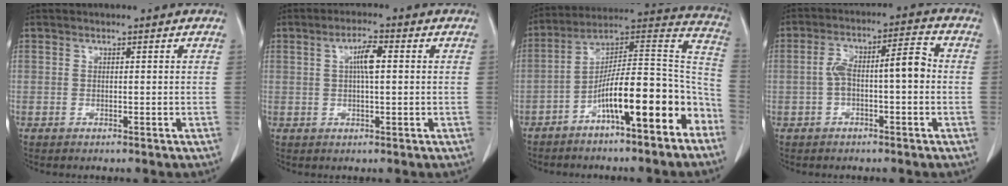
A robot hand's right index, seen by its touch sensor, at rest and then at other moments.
{"total": 4.0, "force": [0.8, 0.8, 3.8], "torque": [-0.069, 0.007, 0.013]}
{"total": 17.2, "force": [-8.7, 3.2, 14.6], "torque": [-0.223, 0.052, -0.133]}
{"total": 7.9, "force": [-0.6, 2.1, 7.6], "torque": [-0.141, 0.037, -0.008]}